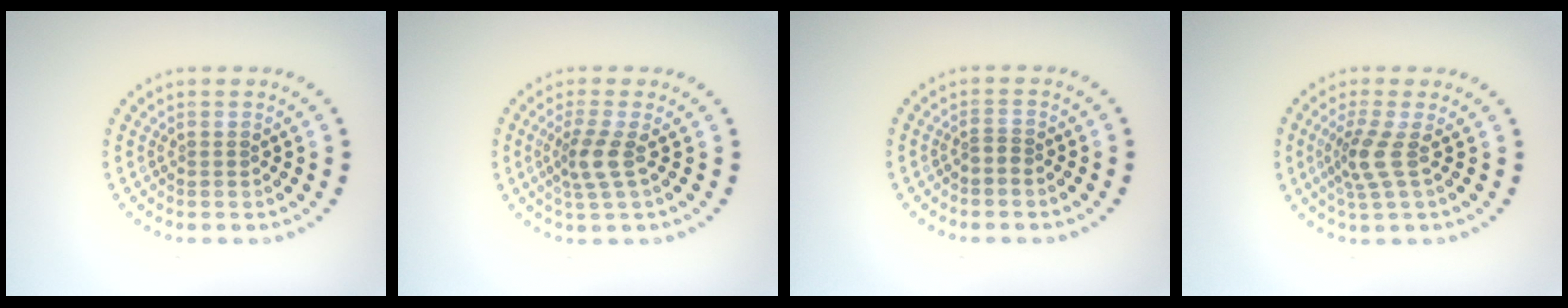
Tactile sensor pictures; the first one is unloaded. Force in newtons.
{"total": 2.4, "press": 1.8, "slide": 1.6}
{"total": 0.8, "press": 0.5, "slide": 0.6}
{"total": 2.7, "press": 2.0, "slide": 1.8}